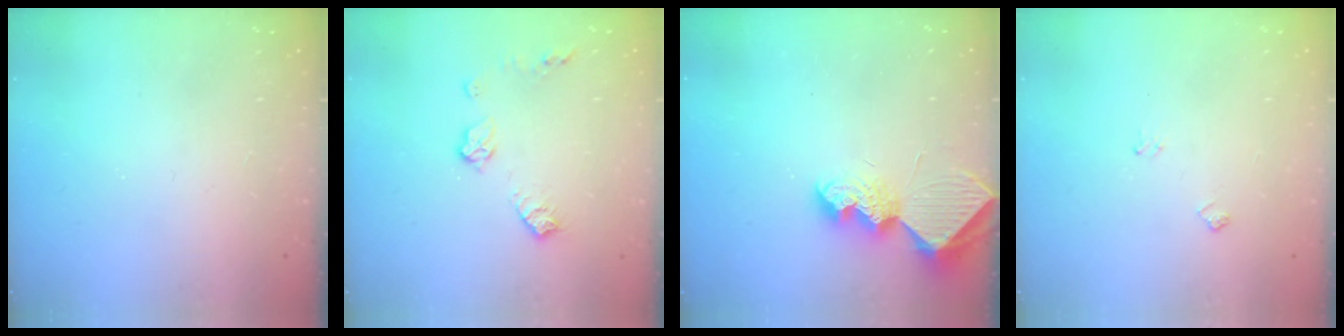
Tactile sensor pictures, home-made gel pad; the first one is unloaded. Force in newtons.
{"total": 8.9, "press": 8.9, "slide": 0.4}
{"total": 8.8, "press": 8.8, "slide": 0.5}
{"total": 4.5, "press": 4.4, "slide": 0.6}